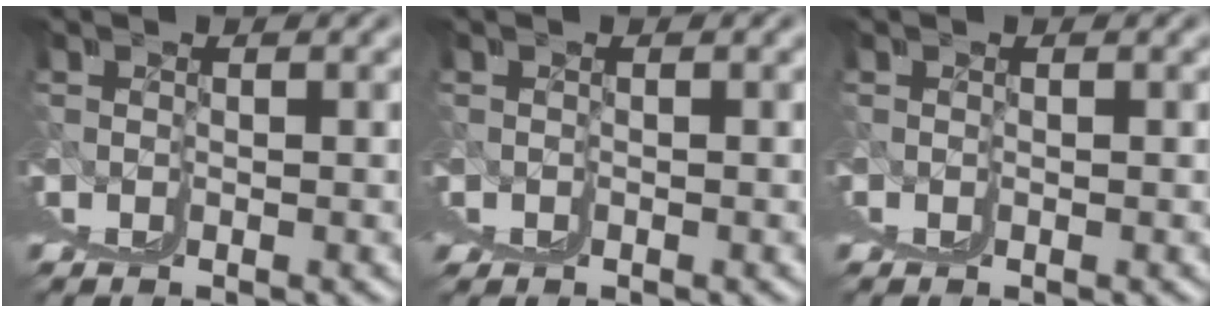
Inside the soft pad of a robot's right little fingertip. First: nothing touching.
{"total": 1.0, "force": [0.7, 0.5, 0.5], "torque": [-0.006, 0.002, 0.010]}
{"total": 0.0}